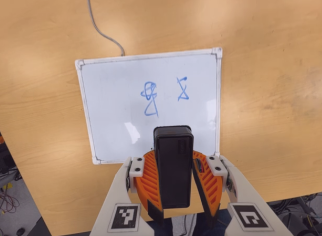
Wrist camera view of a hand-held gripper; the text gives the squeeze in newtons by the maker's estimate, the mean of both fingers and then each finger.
{"total": 8.0, "left": 8.5, "right": 7.6}